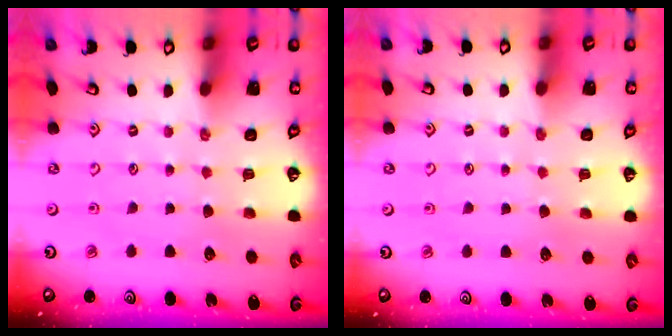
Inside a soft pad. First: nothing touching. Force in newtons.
{"total": 0.8, "press": 0.8, "slide": 0.1}